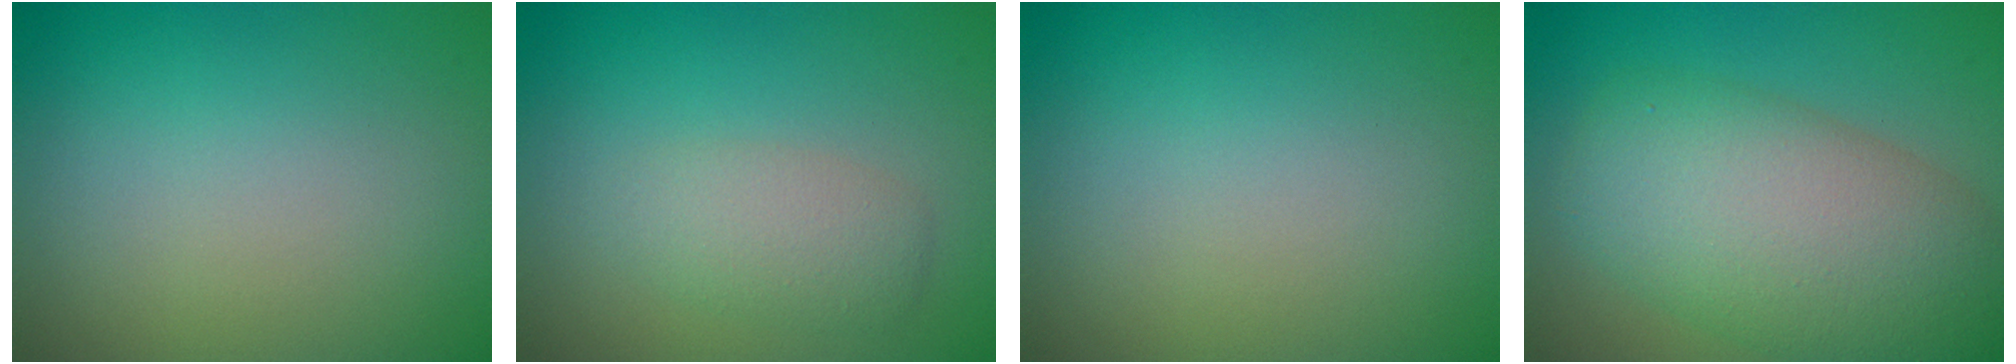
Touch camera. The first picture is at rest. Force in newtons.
{"total": 2.6, "press": 2.6, "slide": 0.3}
{"total": 0.0}
{"total": 9.7, "press": 9.7, "slide": 0.8}